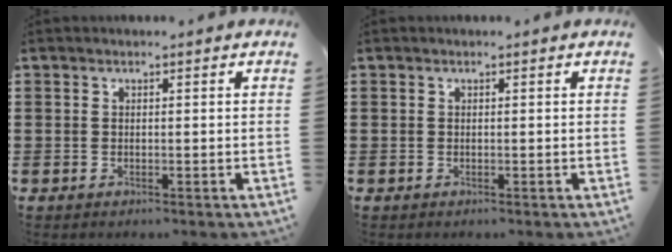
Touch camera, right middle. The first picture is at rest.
{"total": 0.0}